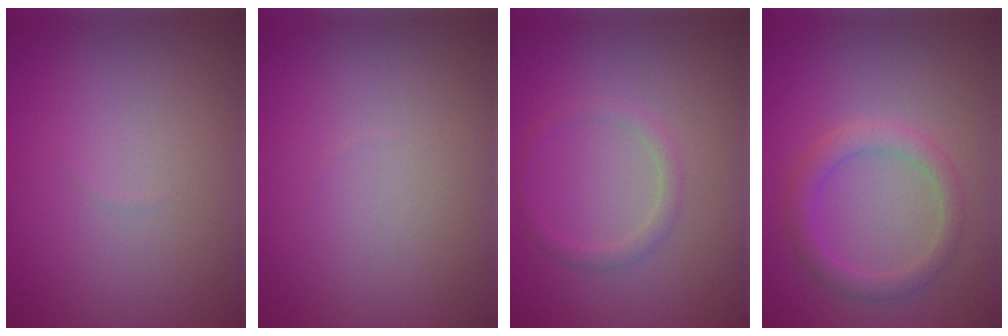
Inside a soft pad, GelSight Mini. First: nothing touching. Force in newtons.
{"total": 0.0}
{"total": 1.3, "press": 1.3, "slide": 0.1}
{"total": 2.6, "press": 2.6, "slide": 0.4}